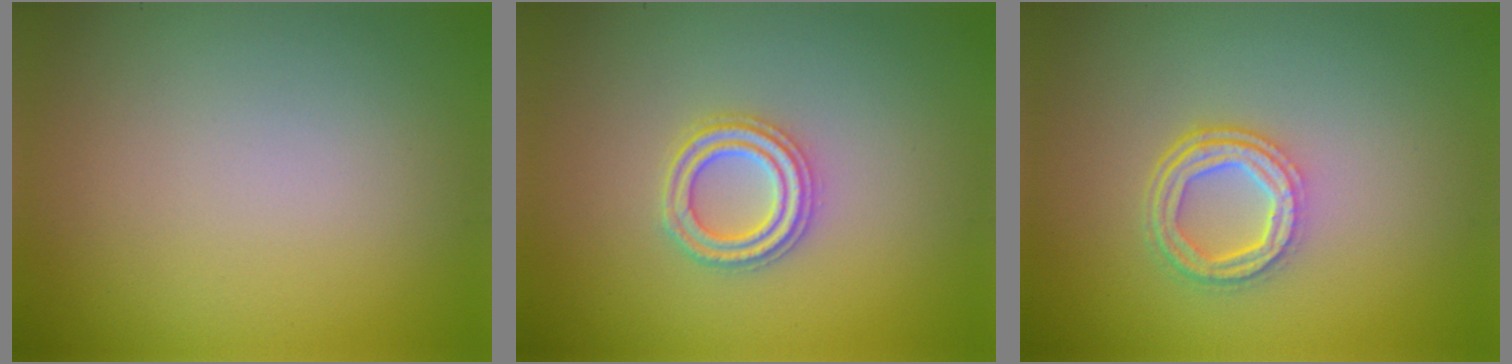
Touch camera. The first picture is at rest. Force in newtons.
{"total": 2.7, "press": 2.6, "slide": 0.7}
{"total": 3.8, "press": 2.9, "slide": 2.4}